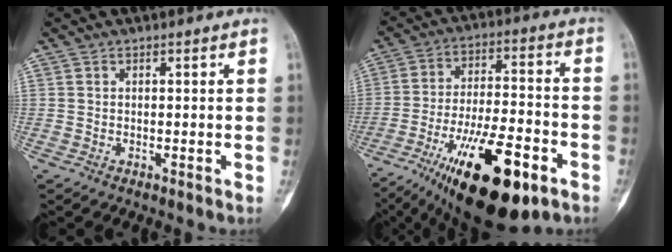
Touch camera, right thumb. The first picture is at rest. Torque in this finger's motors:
{"motor_torque": [1.10, 0.37, 2.06, -0.72, 0.54]}